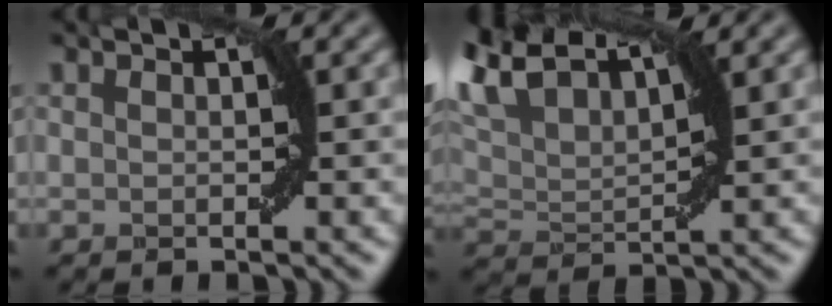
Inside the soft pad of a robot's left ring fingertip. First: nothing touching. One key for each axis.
{"total": 4.8, "fx": 2.3, "fy": 2.8, "fz": 3.2, "tx": -0.079, "ty": 0.012, "tz": 0.053}